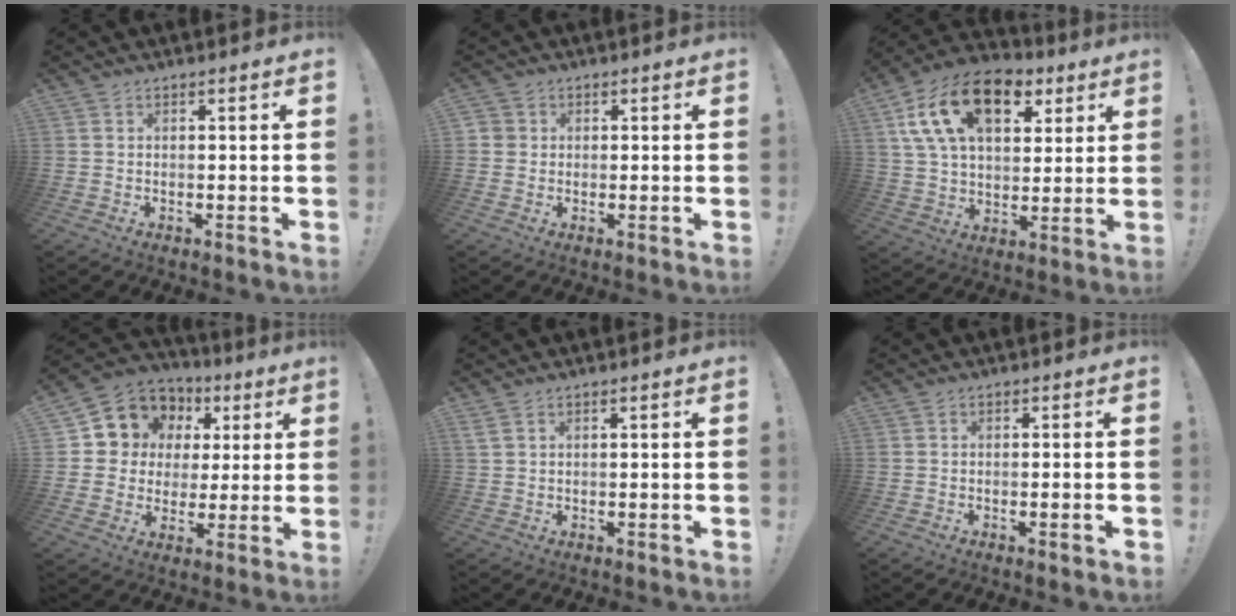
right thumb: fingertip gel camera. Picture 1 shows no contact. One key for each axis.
{"total": 2.0, "fx": 0.2, "fy": 1.9, "fz": 0.6, "tx": -0.012, "ty": 0.003, "tz": 0.005}
{"total": 20.4, "fx": 9.1, "fy": 12.3, "fz": 13.5, "tx": -0.227, "ty": -0.032, "tz": 0.164}
{"total": 10.3, "fx": 4.1, "fy": 9.0, "fz": 2.7, "tx": -0.049, "ty": -0.027, "tz": 0.090}
{"total": 1.5, "fx": 0.8, "fy": 0.5, "fz": 1.2, "tx": -0.032, "ty": 0.003, "tz": 0.018}
{"total": 1.8, "fx": -0.6, "fy": -0.4, "fz": 1.6, "tx": -0.033, "ty": 0.000, "tz": -0.009}